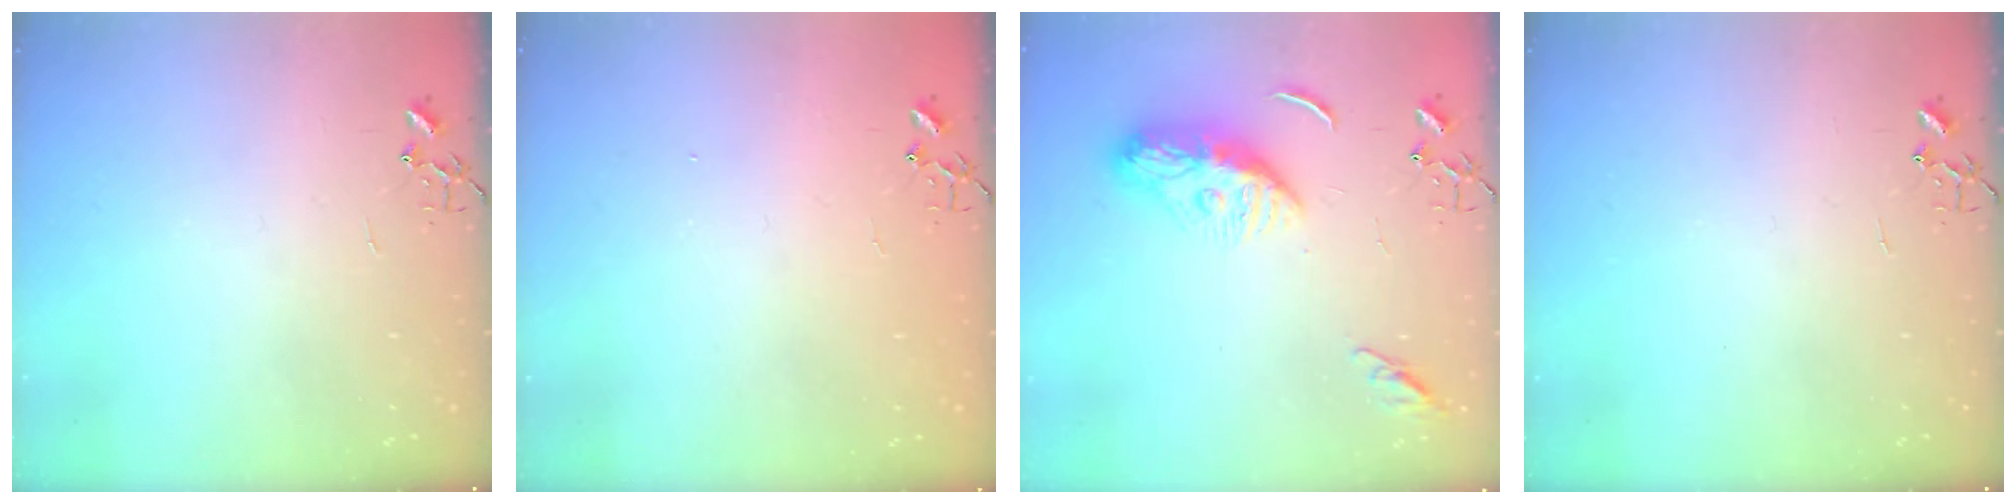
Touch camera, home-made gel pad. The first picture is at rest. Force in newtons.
{"total": 1.1, "press": 1.1, "slide": 0.1}
{"total": 10.8, "press": 10.7, "slide": 1.0}
{"total": 0.0}